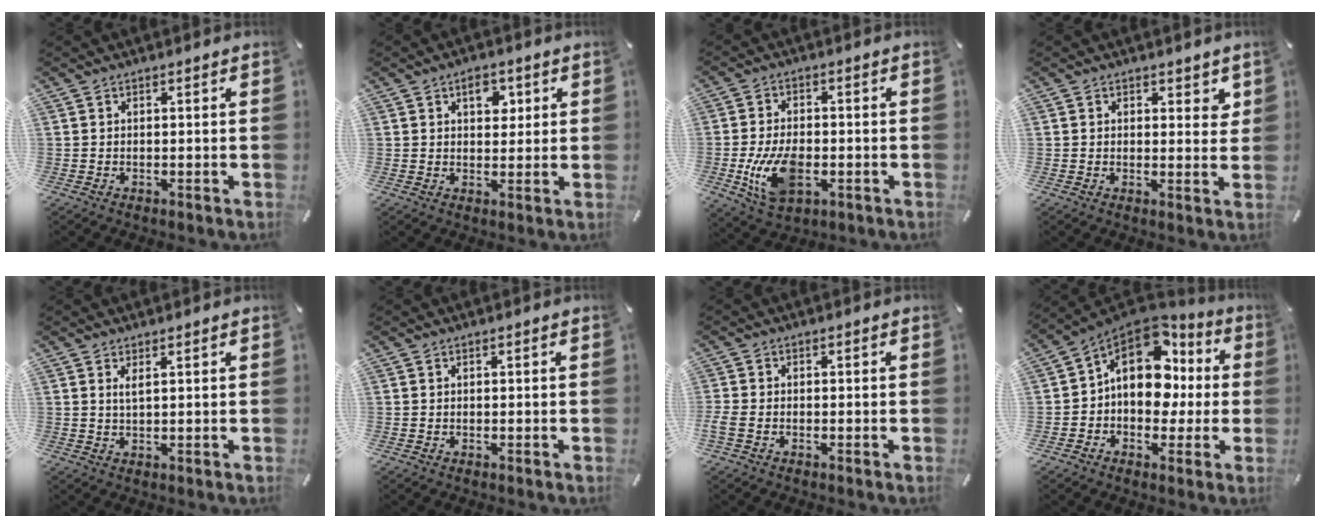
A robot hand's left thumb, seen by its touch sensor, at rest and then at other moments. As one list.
[{"total": 5.1, "force": [2.0, 3.3, 3.2], "torque": [-0.022, -0.011, 0.024]}, {"total": 11.2, "force": [-2.8, 7.0, 8.3], "torque": [-0.174, 0.000, -0.048]}, {"total": 3.3, "force": [1.8, 2.5, 1.3], "torque": [0.003, -0.004, 0.025]}, {"total": 2.0, "force": [1.0, 0.5, 1.6], "torque": [-0.034, 0.001, 0.018]}, {"total": 0.0}, {"total": 2.0, "force": [-0.9, 0.9, 1.6], "torque": [-0.033, 0.000, -0.016]}, {"total": 15.1, "force": [2.8, 11.1, 9.8], "torque": [-0.158, -0.017, 0.049]}]